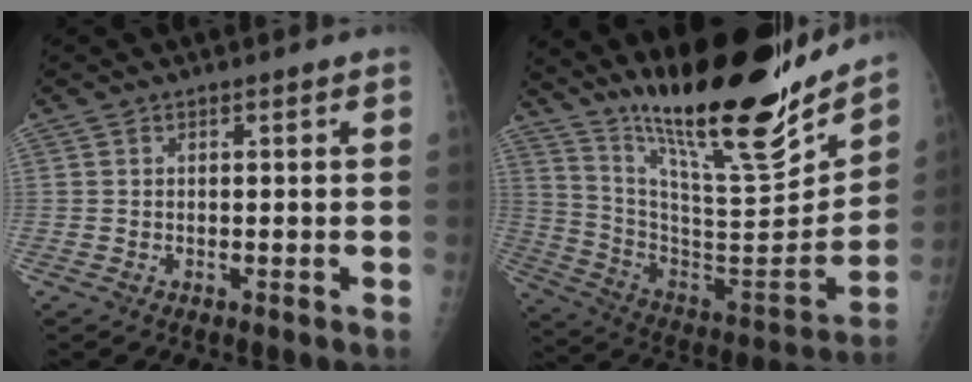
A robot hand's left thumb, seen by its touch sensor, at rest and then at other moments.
{"total": 27.8, "force": [21.6, 5.4, 16.8], "torque": [-0.244, -0.113, 0.354]}